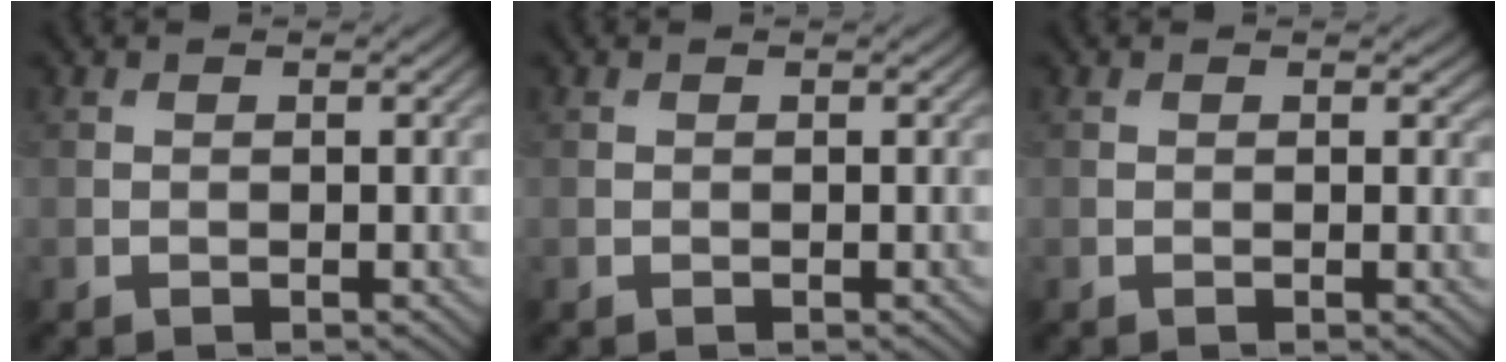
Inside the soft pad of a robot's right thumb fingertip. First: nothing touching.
{"total": 0.0}
{"total": 1.0, "force": [0.2, 0.5, 0.8], "torque": [-0.011, -0.003, 0.003]}